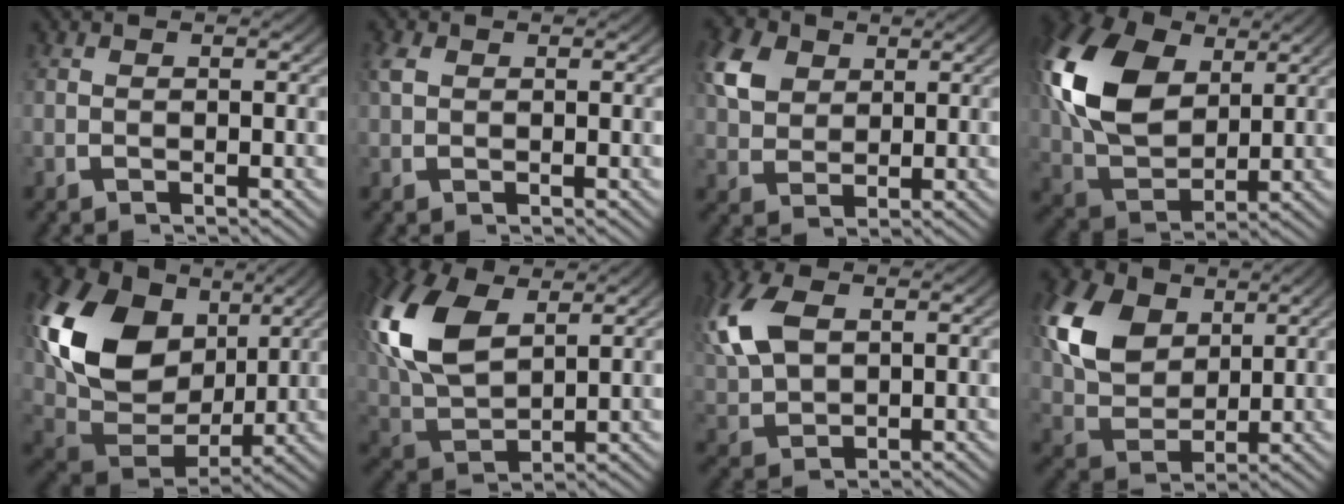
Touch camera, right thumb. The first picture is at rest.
{"total": 1.2, "force": [0.5, 0.9, 0.6], "torque": [-0.020, -0.002, 0.014]}
{"total": 5.5, "force": [2.4, 3.9, 3.0], "torque": [-0.071, -0.009, 0.053]}
{"total": 13.2, "force": [2.5, 9.0, 9.3], "torque": [-0.227, -0.031, 0.056]}
{"total": 15.1, "force": [2.2, 10.4, 10.8], "torque": [-0.248, -0.035, 0.045]}
{"total": 10.4, "force": [2.6, 6.9, 7.3], "torque": [-0.187, -0.029, 0.066]}
{"total": 5.8, "force": [1.8, 3.9, 3.9], "torque": [-0.109, -0.011, 0.048]}
{"total": 10.2, "force": [2.4, 7.5, 6.6], "torque": [-0.166, -0.033, 0.054]}